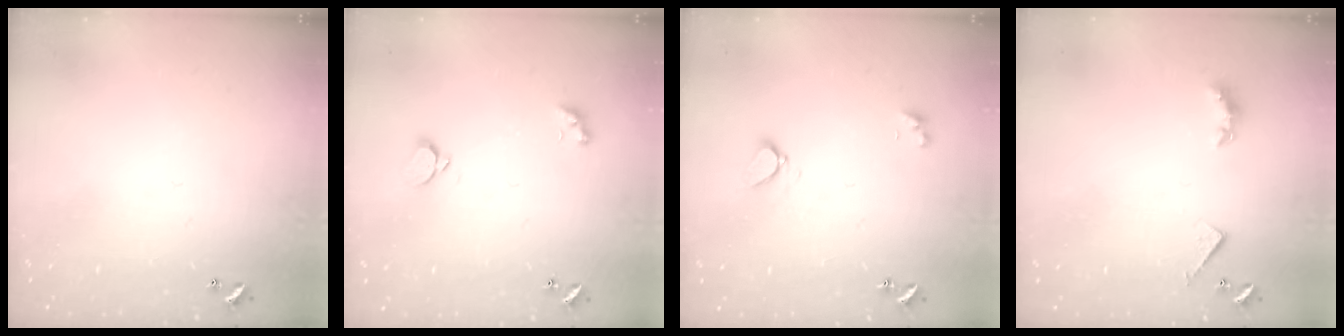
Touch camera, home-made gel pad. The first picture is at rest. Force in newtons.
{"total": 1.8, "press": 1.6, "slide": 0.8}
{"total": 3.1, "press": 3.1, "slide": 0.3}
{"total": 3.2, "press": 3.1, "slide": 0.5}